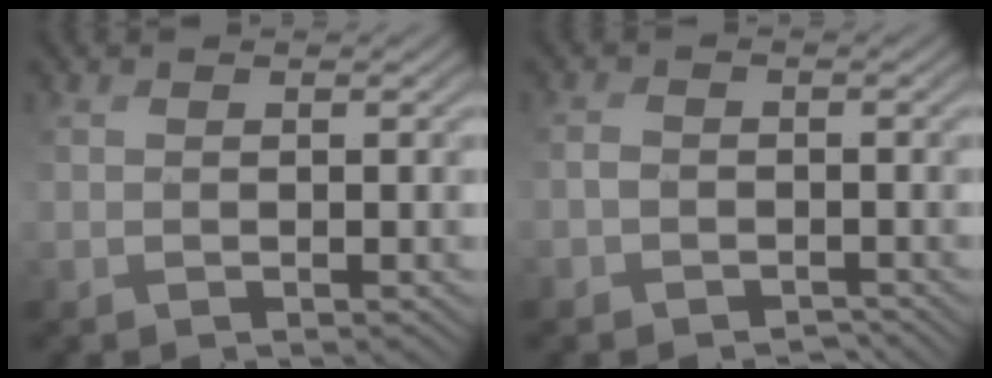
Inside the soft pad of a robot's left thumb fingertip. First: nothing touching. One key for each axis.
{"total": 2.2, "fx": -1.5, "fy": 1.4, "fz": 0.8, "tx": -0.015, "ty": -0.003, "tz": -0.036}